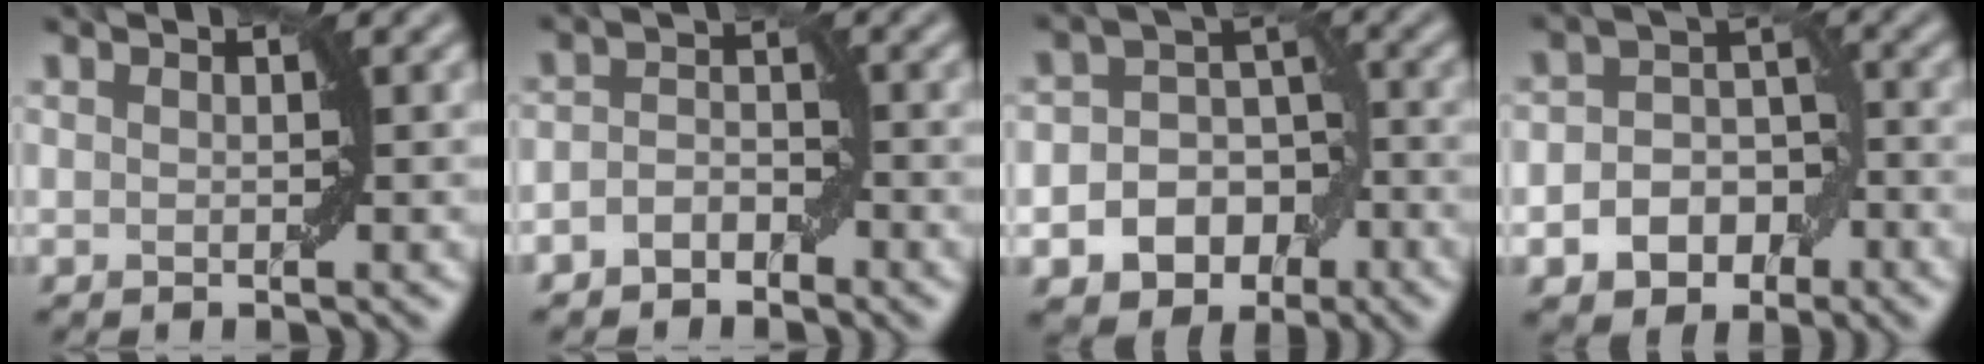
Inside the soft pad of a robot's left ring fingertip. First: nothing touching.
{"total": 2.3, "force": [-1.5, 1.5, 0.9], "torque": [-0.015, 0.009, -0.031]}
{"total": 6.7, "force": [-2.7, 5.4, 3.0], "torque": [-0.018, 0.004, -0.060]}
{"total": 5.1, "force": [-2.0, 3.8, 2.7], "torque": [-0.023, 0.001, -0.040]}